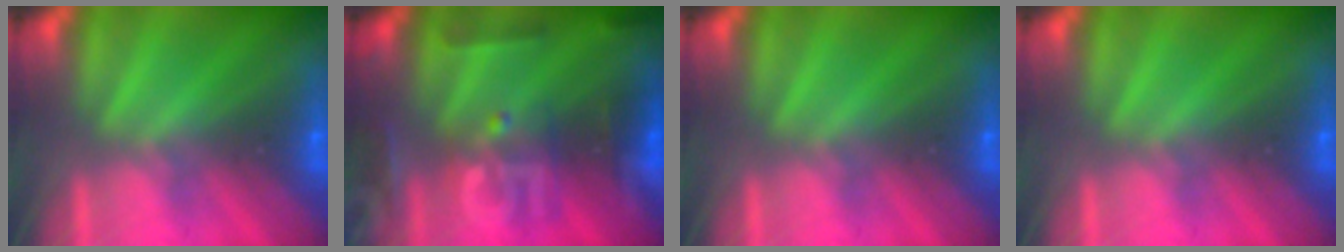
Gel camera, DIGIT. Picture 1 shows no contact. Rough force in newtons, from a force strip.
{"total": 2.8}
{"total": 0.0}
{"total": 0.0}